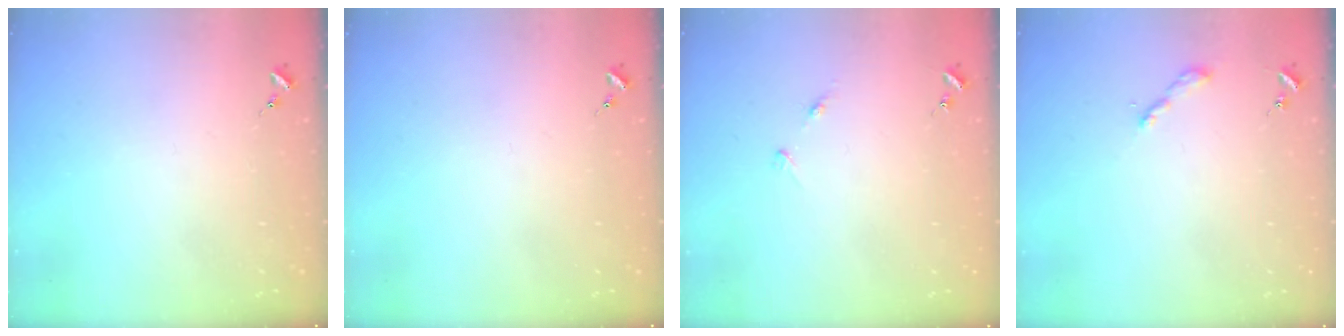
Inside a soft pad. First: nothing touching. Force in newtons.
{"total": 0.0}
{"total": 5.1, "press": 5.1, "slide": 0.6}
{"total": 2.2, "press": 2.2, "slide": 0.2}